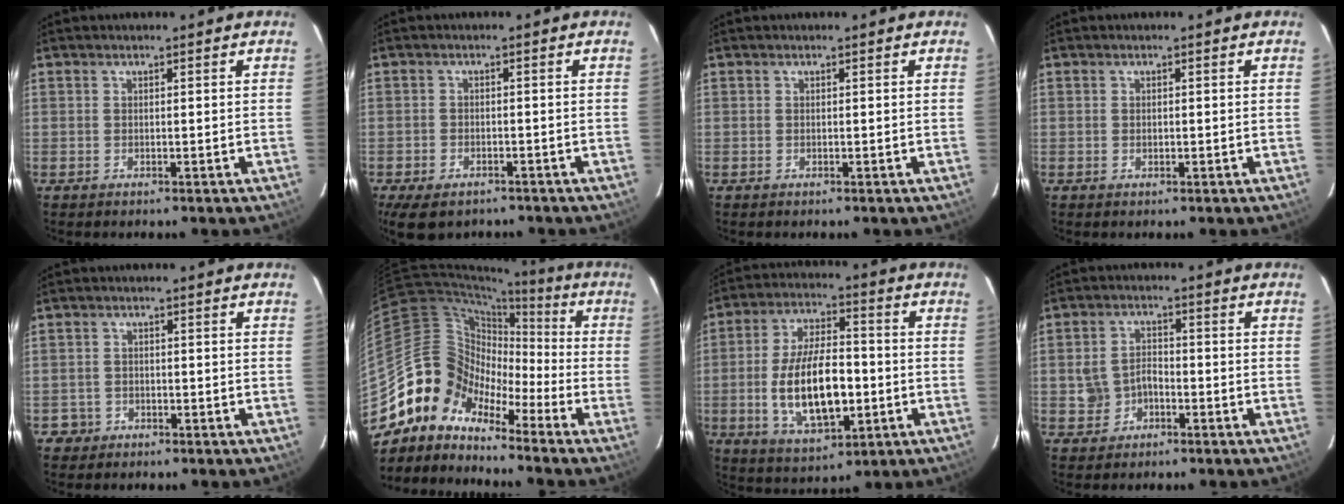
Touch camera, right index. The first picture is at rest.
{"total": 7.8, "force": [-5.5, 4.0, 3.7], "torque": [-0.091, -0.022, -0.085]}
{"total": 0.0}
{"total": 0.7, "force": [-0.1, 0.5, 0.4], "torque": [-0.007, 0.000, 0.000]}
{"total": 2.6, "force": [-1.3, 2.3, -0.2], "torque": [-0.004, 0.010, -0.020]}
{"total": 11.6, "force": [-8.3, 7.6, 2.8], "torque": [-0.055, 0.034, -0.182]}
{"total": 15.9, "force": [-3.0, 7.2, 13.9], "torque": [-0.269, -0.001, -0.038]}
{"total": 4.4, "force": [-1.8, 3.6, 1.7], "torque": [-0.044, 0.015, -0.022]}